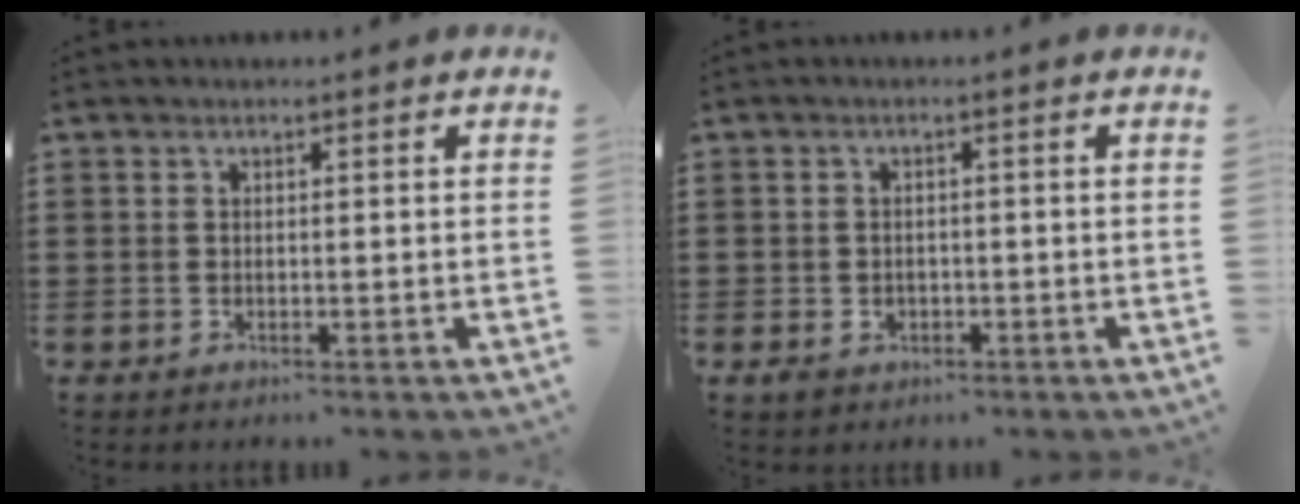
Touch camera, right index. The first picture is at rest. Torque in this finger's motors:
{"motor_torque": [0.73, 0.67, 0.08, 0.04]}